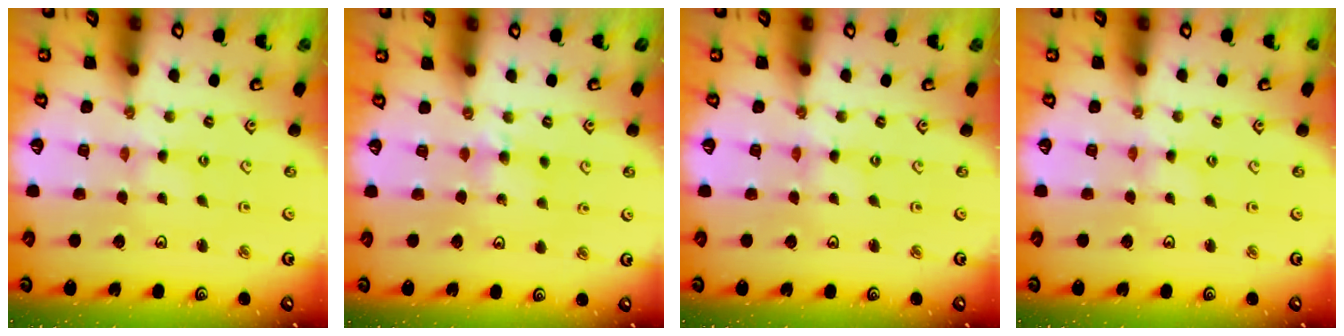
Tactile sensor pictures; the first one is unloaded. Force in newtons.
{"total": 4.6, "press": 4.5, "slide": 0.8}
{"total": 0.0}
{"total": 0.6, "press": 0.6, "slide": 0.2}